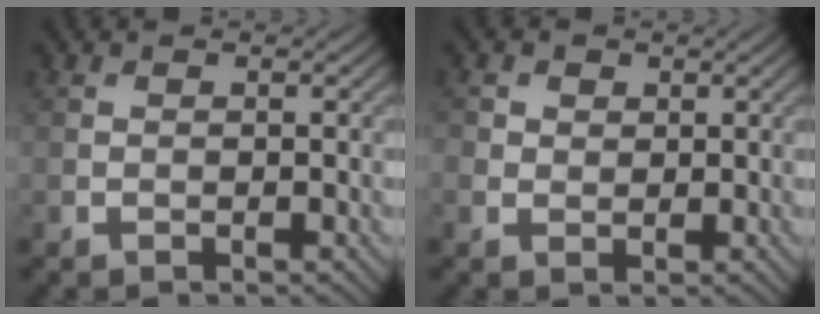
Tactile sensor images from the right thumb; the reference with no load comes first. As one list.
[{"total": 2.0, "force": [0.7, 1.8, 0.6], "torque": [-0.016, -0.003, 0.010]}]